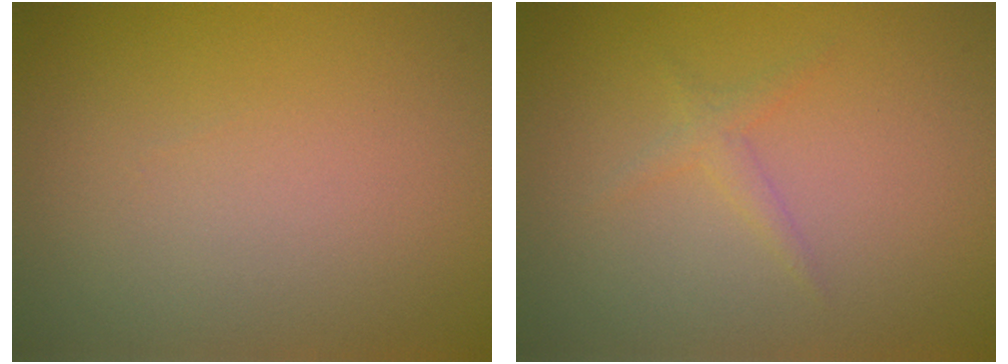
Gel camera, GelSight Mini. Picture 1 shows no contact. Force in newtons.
{"total": 1.1, "press": 1.1, "slide": 0.0}